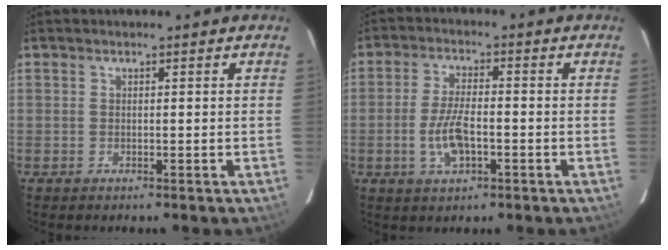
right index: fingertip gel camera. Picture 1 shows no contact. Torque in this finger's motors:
{"motor_torque": [0.12, -0.02, 0.12, 0.11]}